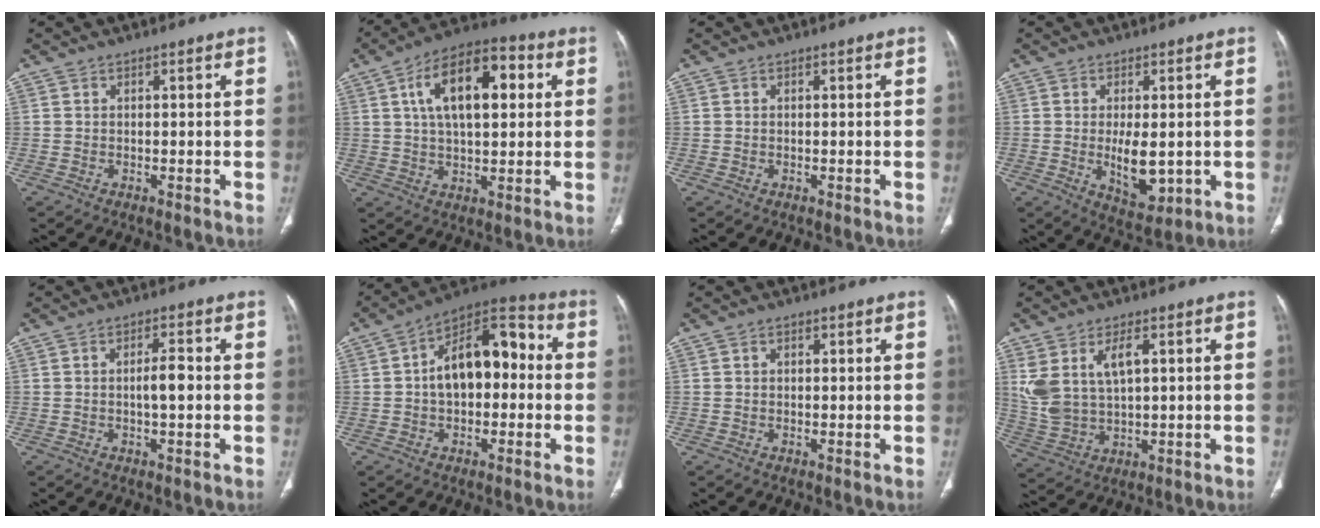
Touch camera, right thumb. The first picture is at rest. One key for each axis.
{"total": 16.1, "fx": 4.3, "fy": 7.9, "fz": 13.3, "tx": -0.202, "ty": 0.016, "tz": 0.065}
{"total": 0.0}
{"total": 8.1, "fx": -0.7, "fy": 3.8, "fz": 7.1, "tx": -0.100, "ty": -0.017, "tz": 0.002}
{"total": 3.7, "fx": -0.3, "fy": 1.1, "fz": 3.5, "tx": -0.064, "ty": 0.006, "tz": -0.007}
{"total": 15.3, "fx": 0.6, "fy": 9.0, "fz": 12.3, "tx": -0.159, "ty": 0.047, "tz": -0.005}
{"total": 0.9, "fx": 0.4, "fy": 0.7, "fz": 0.5, "tx": -0.004, "ty": 0.000, "tz": 0.005}
{"total": 9.6, "fx": 3.2, "fy": 4.9, "fz": 7.6, "tx": -0.157, "ty": -0.011, "tz": 0.076}